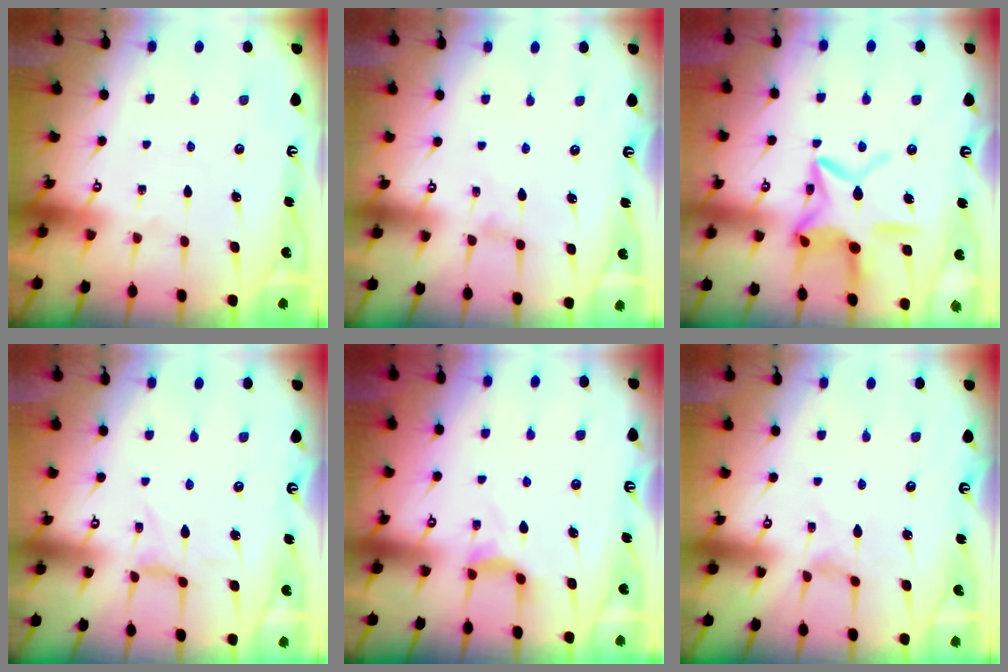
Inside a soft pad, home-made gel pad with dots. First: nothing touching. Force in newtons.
{"total": 0.6, "press": 0.5, "slide": 0.3}
{"total": 15.7, "press": 15.6, "slide": 1.2}
{"total": 0.0}
{"total": 3.8, "press": 3.8, "slide": 0.5}
{"total": 0.0}